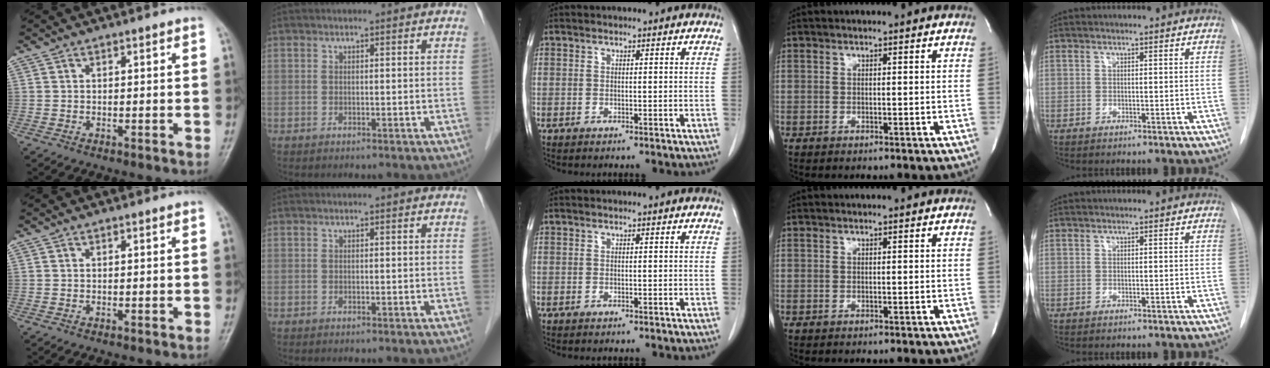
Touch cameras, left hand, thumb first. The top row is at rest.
{}